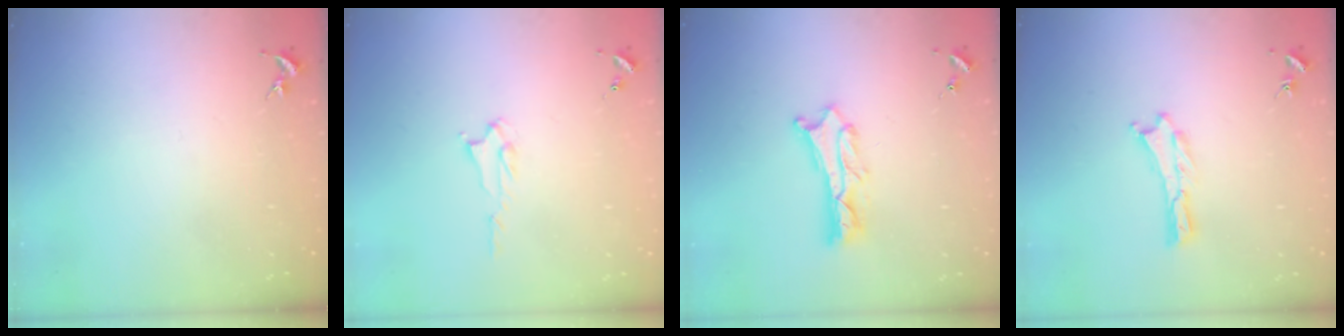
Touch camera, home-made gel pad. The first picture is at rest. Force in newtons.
{"total": 2.2, "press": 2.2, "slide": 0.4}
{"total": 2.6, "press": 2.6, "slide": 0.3}
{"total": 0.0}